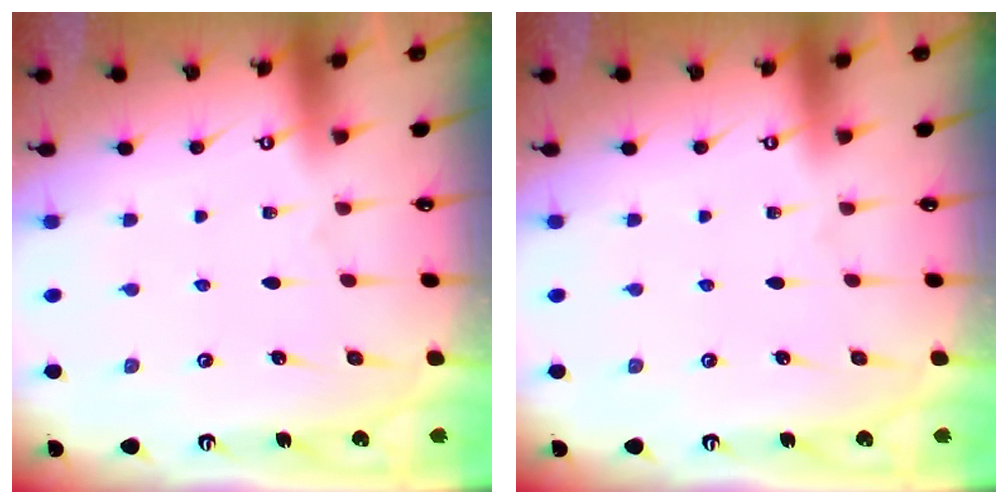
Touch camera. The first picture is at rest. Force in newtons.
{"total": 0.0}